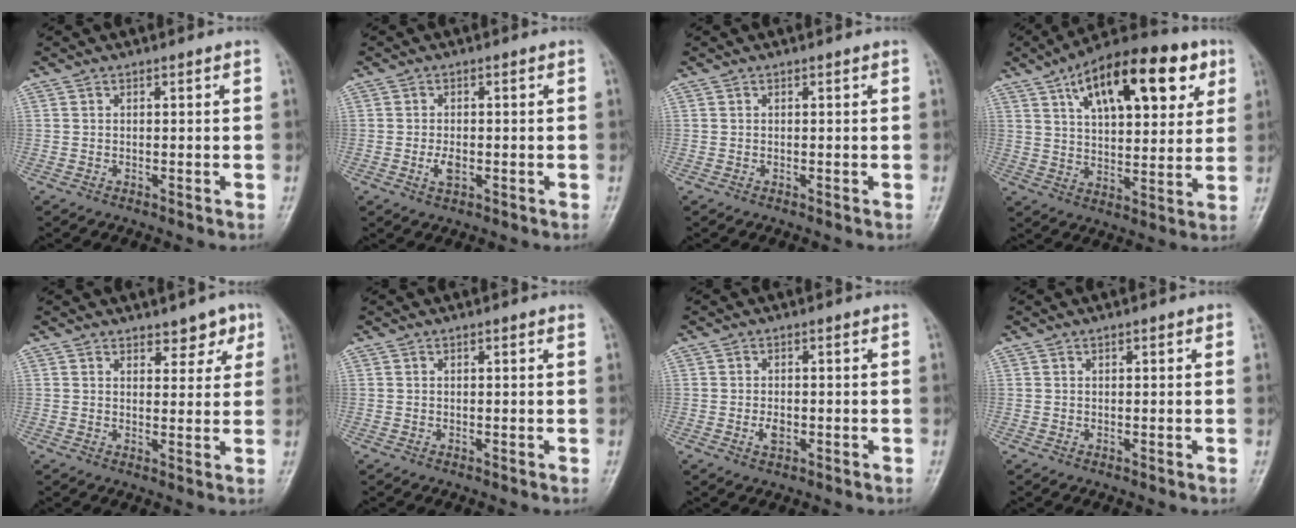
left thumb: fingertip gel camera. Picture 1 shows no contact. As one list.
[{"total": 2.7, "force": [-0.9, 1.5, 2.1], "torque": [-0.039, -0.001, -0.016]}, {"total": 0.0}, {"total": 22.2, "force": [9.8, 10.0, 17.1], "torque": [-0.230, -0.006, 0.154]}, {"total": 4.7, "force": [3.1, 2.6, 2.3], "torque": [0.004, -0.016, 0.041]}, {"total": 0.8, "force": [0.4, 0.2, 0.6], "torque": [-0.009, 0.001, 0.003]}, {"total": 2.2, "force": [-0.8, 1.4, 1.6], "torque": [-0.027, 0.001, -0.013]}, {"total": 1.1, "force": [0.5, 0.5, 0.9], "torque": [-0.009, 0.002, 0.004]}]